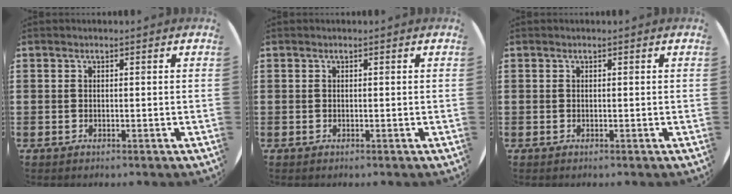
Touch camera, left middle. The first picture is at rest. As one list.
[{"total": 0.0}, {"total": 0.0}]